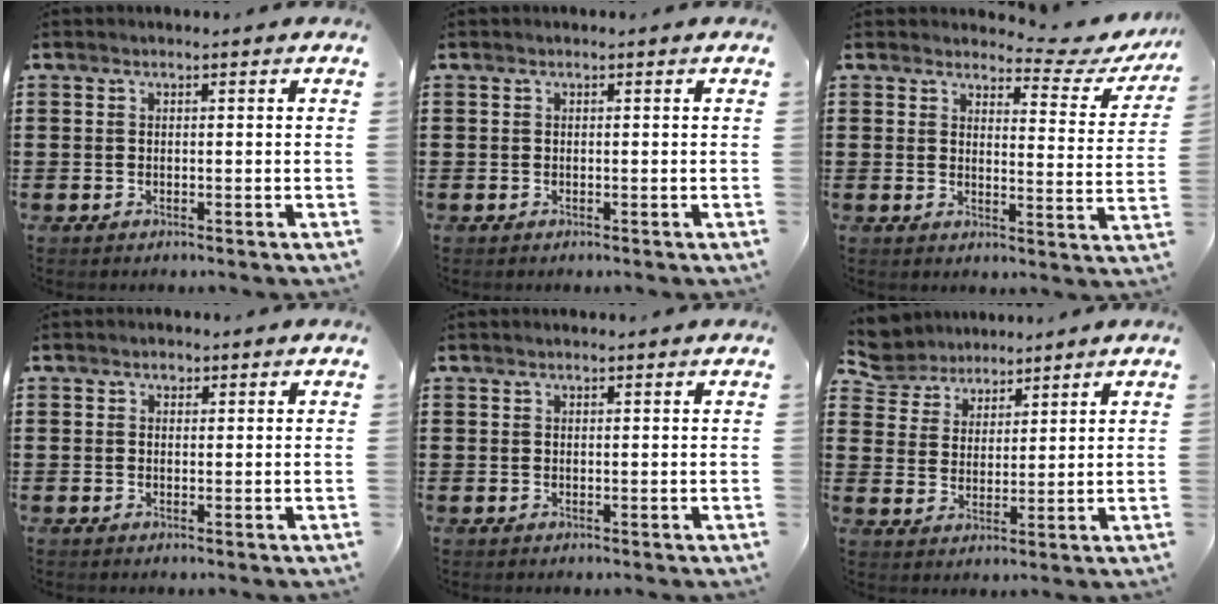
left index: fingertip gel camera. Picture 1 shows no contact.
{"total": 0.0}
{"total": 4.2, "force": [3.7, 0.9, 1.9], "torque": [-0.040, -0.024, 0.058]}
{"total": 0.9, "force": [0.4, 0.7, 0.3], "torque": [0.000, 0.003, 0.005]}
{"total": 0.6, "force": [0.4, 0.0, 0.4], "torque": [-0.008, -0.001, 0.009]}
{"total": 5.6, "force": [5.1, 2.3, 0.1], "torque": [-0.034, -0.016, 0.093]}